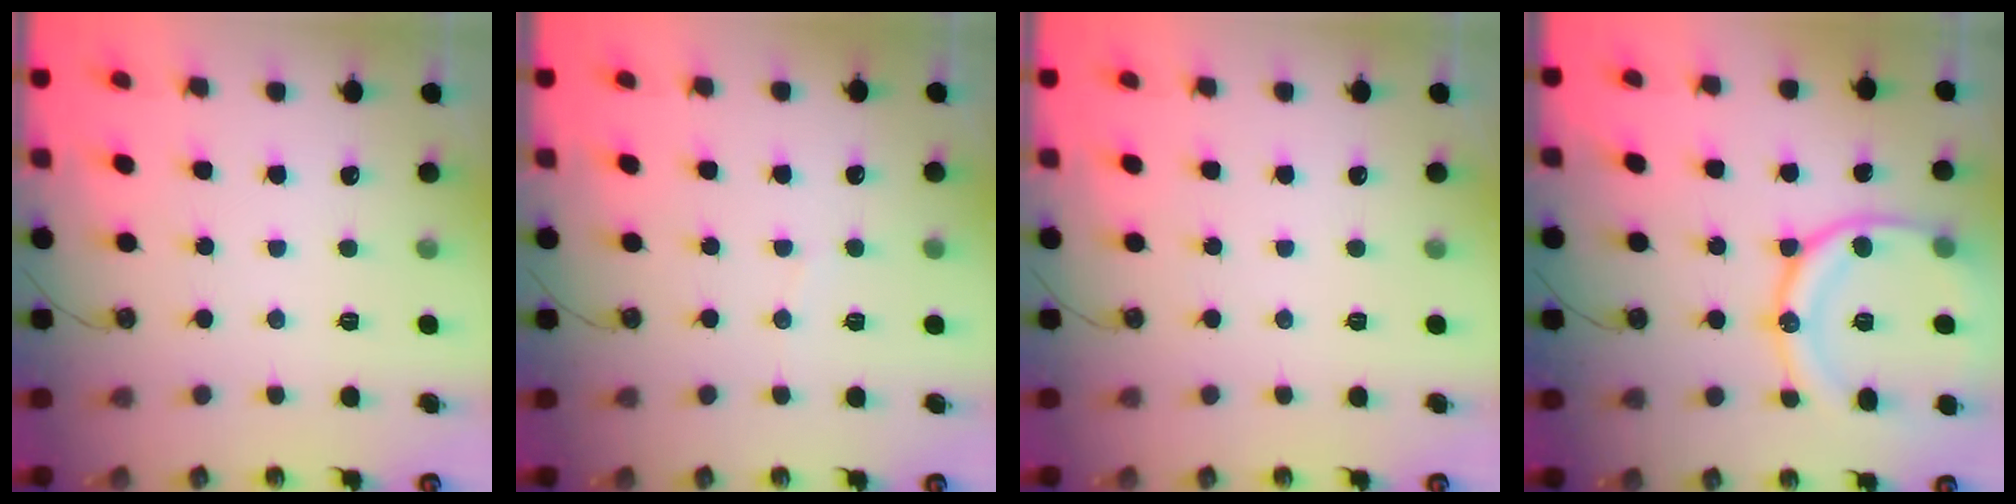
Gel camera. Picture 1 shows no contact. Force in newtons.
{"total": 2.9, "press": 2.9, "slide": 0.3}
{"total": 0.0}
{"total": 18.0, "press": 18.0, "slide": 1.7}